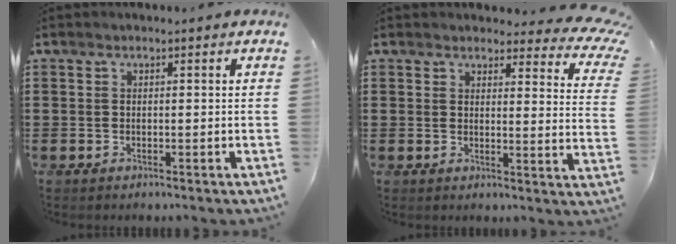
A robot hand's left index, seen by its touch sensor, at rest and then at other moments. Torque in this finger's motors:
{"motor_torque": [2.14, 0.00, 0.25, 0.00]}